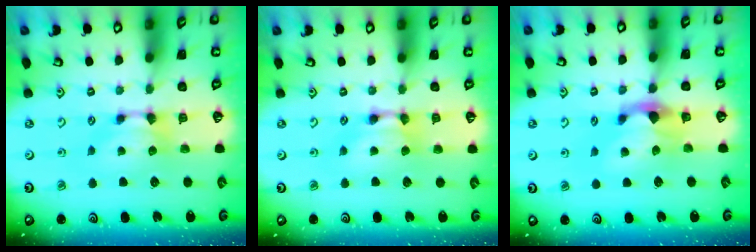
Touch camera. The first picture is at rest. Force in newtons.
{"total": 1.9, "press": 1.9, "slide": 0.1}
{"total": 2.5, "press": 2.1, "slide": 1.4}